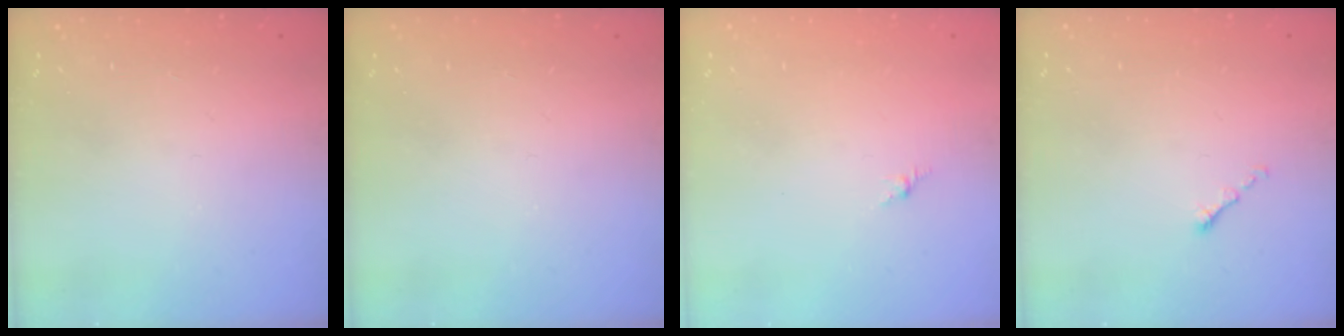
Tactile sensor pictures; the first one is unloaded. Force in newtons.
{"total": 0.0}
{"total": 0.0}
{"total": 0.6, "press": 0.5, "slide": 0.2}